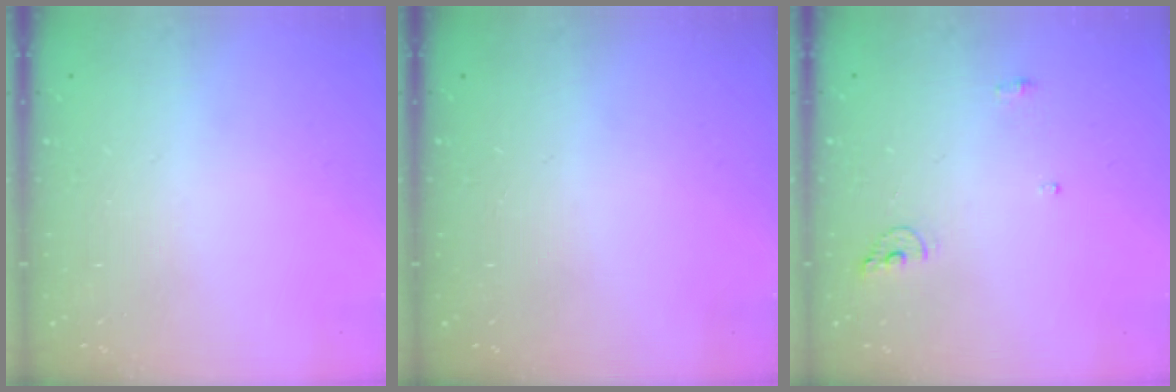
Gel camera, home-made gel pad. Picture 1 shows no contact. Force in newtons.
{"total": 0.0}
{"total": 6.3, "press": 6.3, "slide": 0.3}